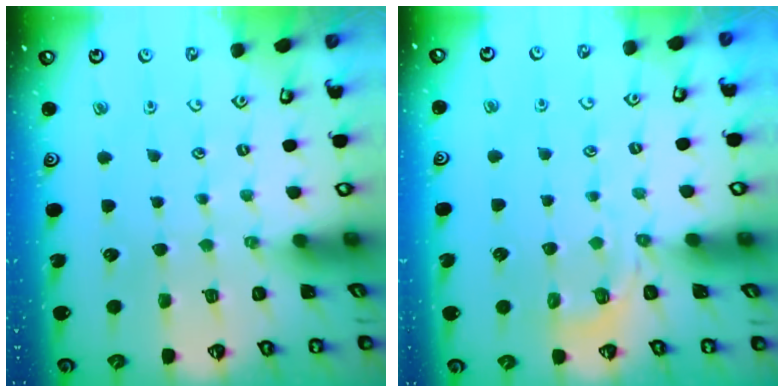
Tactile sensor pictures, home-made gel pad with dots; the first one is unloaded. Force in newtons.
{"total": 2.9, "press": 2.2, "slide": 1.8}